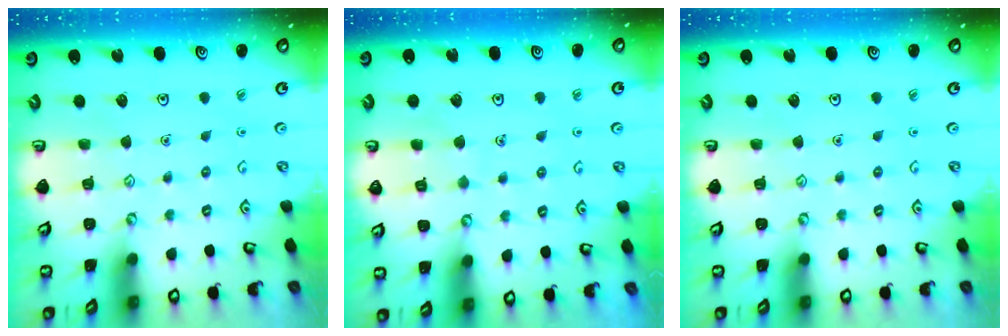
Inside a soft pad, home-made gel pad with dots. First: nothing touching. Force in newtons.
{"total": 4.4, "press": 4.3, "slide": 0.4}
{"total": 0.0}